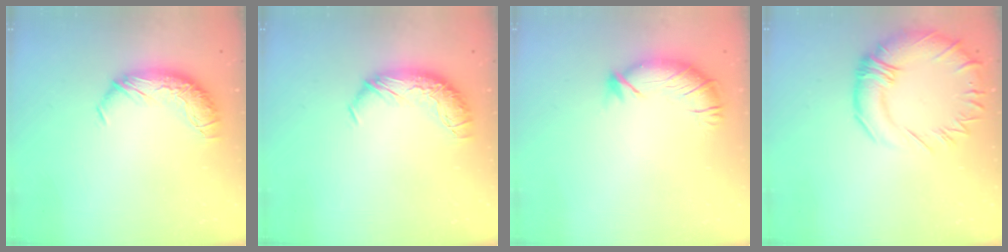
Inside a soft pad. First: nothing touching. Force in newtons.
{"total": 0.0}
{"total": 2.9, "press": 2.0, "slide": 2.2}
{"total": 5.8, "press": 5.0, "slide": 2.9}